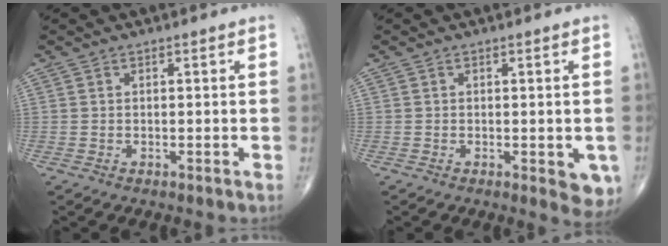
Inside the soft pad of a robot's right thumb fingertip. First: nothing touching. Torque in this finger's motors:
{"motor_torque": [0.58, 1.19, -0.06, -0.02, 0.14]}